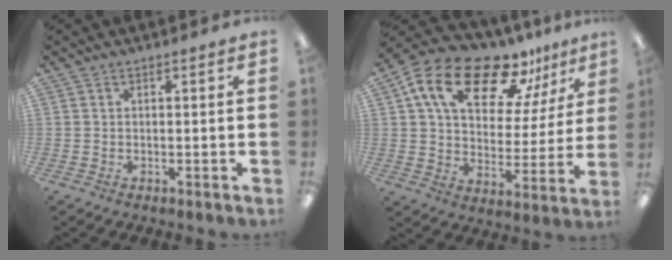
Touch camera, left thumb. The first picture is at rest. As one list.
[{"total": 20.4, "force": [13.0, 10.5, 11.7], "torque": [-0.198, -0.070, 0.225]}]